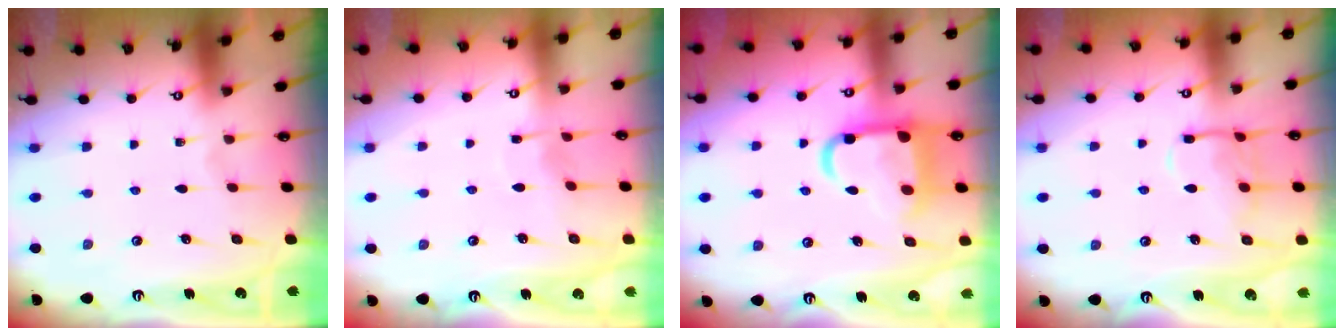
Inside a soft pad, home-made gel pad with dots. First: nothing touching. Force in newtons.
{"total": 3.7, "press": 3.6, "slide": 0.6}
{"total": 14.1, "press": 14.0, "slide": 1.7}
{"total": 9.7, "press": 9.7, "slide": 0.7}